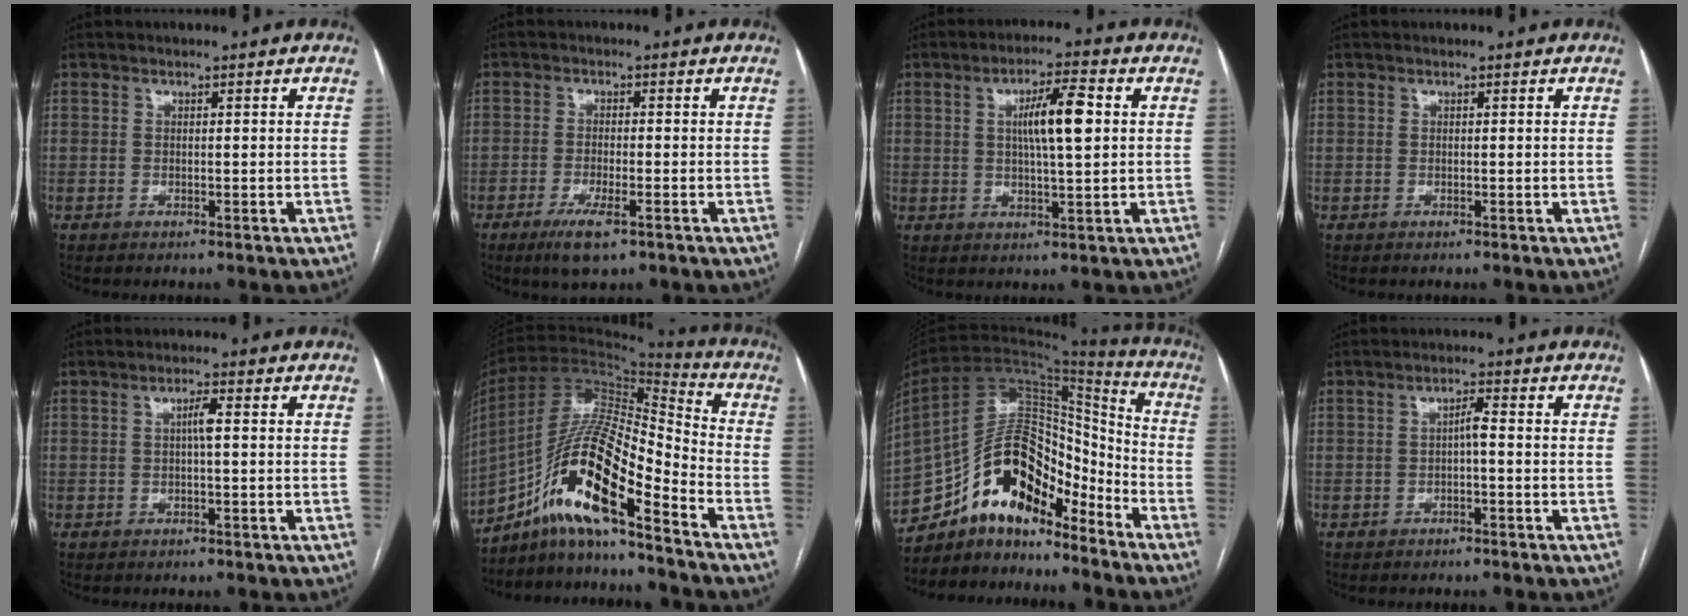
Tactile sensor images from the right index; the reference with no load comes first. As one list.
[{"total": 5.2, "force": [-3.0, 1.0, 4.1], "torque": [-0.080, -0.009, -0.049]}, {"total": 7.8, "force": [1.5, 1.0, 7.6], "torque": [-0.131, 0.009, 0.025]}, {"total": 0.0}, {"total": 2.1, "force": [0.2, 0.1, 2.1], "torque": [-0.038, 0.002, 0.003]}, {"total": 16.3, "force": [-9.7, 2.2, 12.8], "torque": [-0.244, 0.012, -0.172]}, {"total": 18.2, "force": [-13.6, 6.7, 10.0], "torque": [-0.175, 0.054, -0.236]}, {"total": 1.9, "force": [-0.3, 0.2, 1.9], "torque": [-0.031, 0.004, -0.006]}]